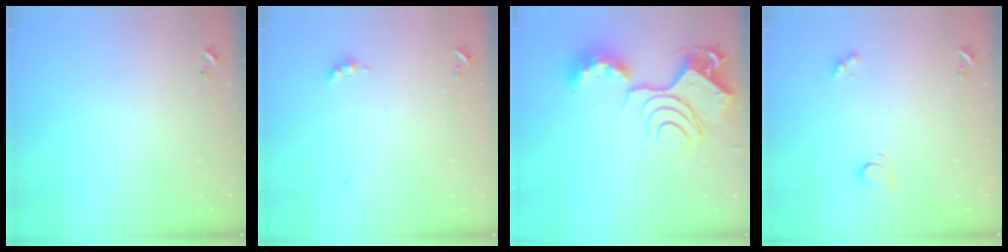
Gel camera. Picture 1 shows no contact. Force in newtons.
{"total": 3.2, "press": 3.1, "slide": 0.6}
{"total": 15.5, "press": 15.4, "slide": 1.8}
{"total": 2.4, "press": 2.3, "slide": 0.6}